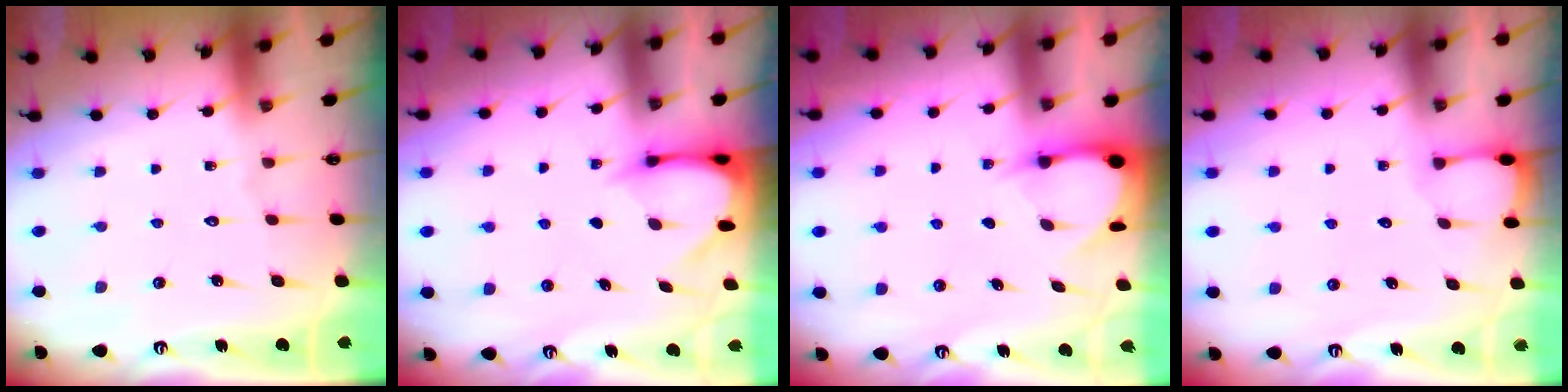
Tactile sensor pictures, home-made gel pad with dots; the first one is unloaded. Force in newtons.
{"total": 3.4, "press": 3.3, "slide": 0.3}
{"total": 3.3, "press": 3.3, "slide": 0.4}
{"total": 1.0, "press": 0.9, "slide": 0.1}